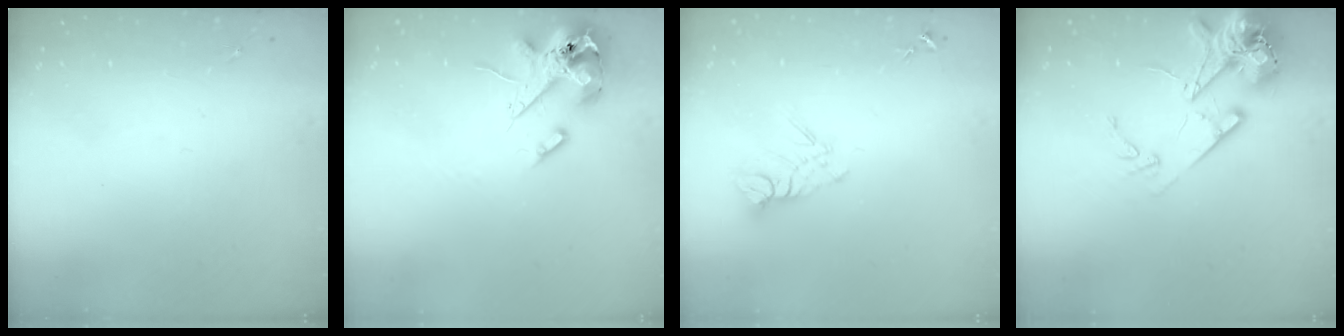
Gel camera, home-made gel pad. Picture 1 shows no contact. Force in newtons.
{"total": 13.7, "press": 13.5, "slide": 2.3}
{"total": 8.8, "press": 8.7, "slide": 0.7}
{"total": 18.0, "press": 17.8, "slide": 2.8}